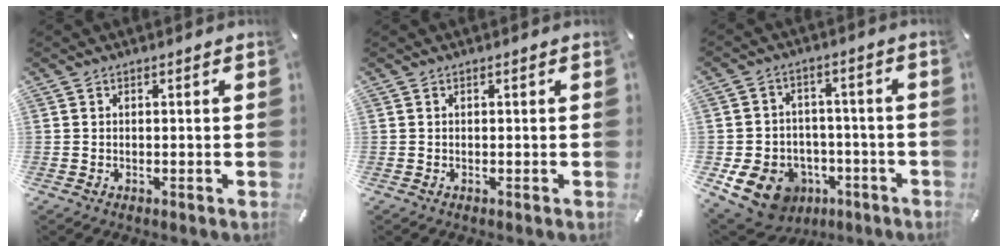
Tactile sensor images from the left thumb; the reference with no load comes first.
{"total": 0.0}
{"total": 12.9, "force": [-5.5, 10.4, 5.2], "torque": [-0.099, 0.031, -0.087]}